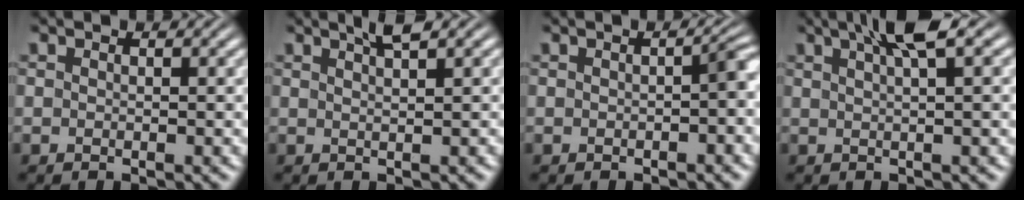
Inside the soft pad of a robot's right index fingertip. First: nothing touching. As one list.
[{"total": 2.4, "force": [1.8, -0.1, 1.6], "torque": [-0.022, 0.005, 0.030]}, {"total": 1.5, "force": [-0.5, 0.3, 1.4], "torque": [-0.017, 0.002, -0.008]}, {"total": 5.0, "force": [2.8, 0.9, 4.0], "torque": [-0.062, 0.015, 0.041]}]